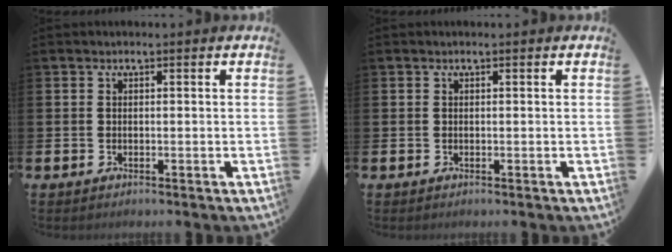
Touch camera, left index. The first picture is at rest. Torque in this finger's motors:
{"motor_torque": [-0.05, 0.01, -0.03, -0.01]}